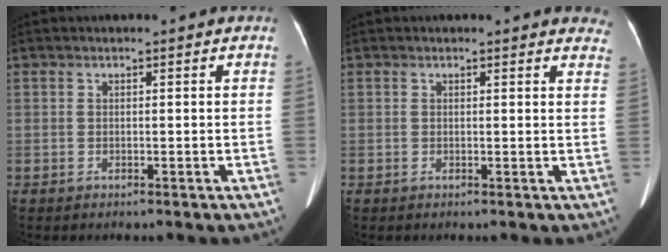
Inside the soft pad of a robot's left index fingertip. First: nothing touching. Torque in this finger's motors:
{"motor_torque": [0.24, -0.33, 0.05, 0.01]}